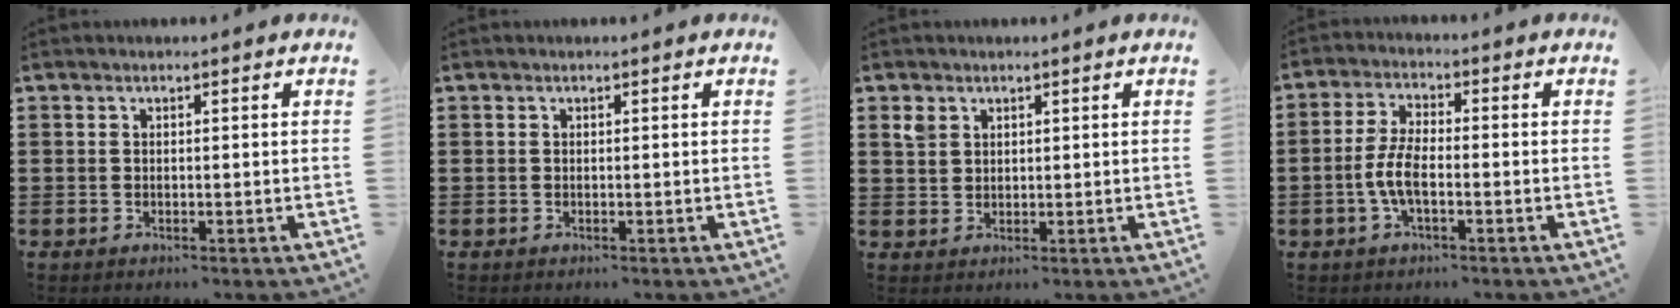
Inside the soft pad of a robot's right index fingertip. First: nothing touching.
{"total": 0.0}
{"total": 2.5, "force": [1.6, 1.8, 0.8], "torque": [-0.022, 0.008, 0.030]}
{"total": 5.4, "force": [-1.5, 1.9, 4.8], "torque": [-0.118, -0.006, -0.037]}